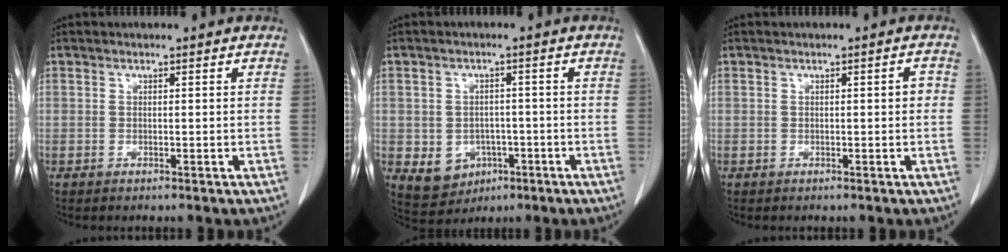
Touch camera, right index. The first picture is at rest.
{"total": 6.1, "force": [-1.8, 5.4, 2.2], "torque": [-0.032, 0.006, -0.010]}
{"total": 1.2, "force": [0.0, 0.3, 1.1], "torque": [-0.013, 0.003, 0.000]}